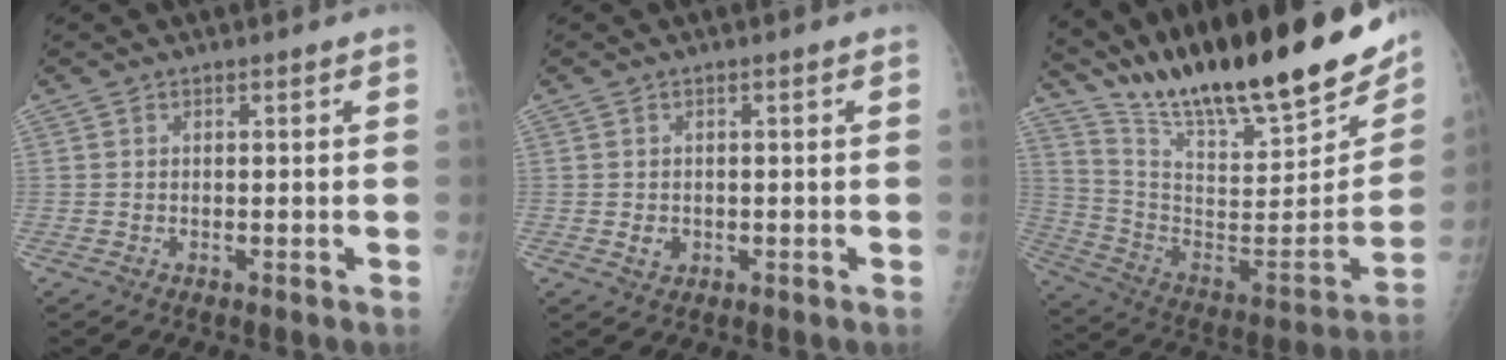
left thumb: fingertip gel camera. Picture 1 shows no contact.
{"total": 1.8, "force": [-0.2, 1.5, 0.9], "torque": [-0.010, 0.001, 0.002]}
{"total": 30.8, "force": [24.3, 5.9, 17.9], "torque": [-0.273, -0.107, 0.389]}